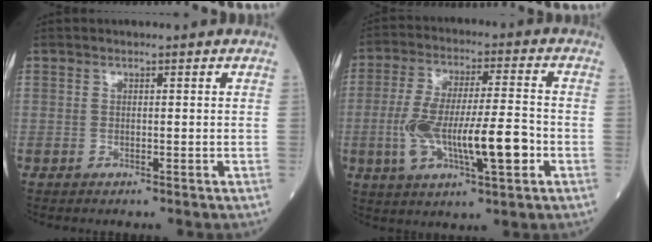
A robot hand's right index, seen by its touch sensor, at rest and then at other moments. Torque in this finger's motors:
{"motor_torque": [0.40, -0.30, 0.24, 0.18]}